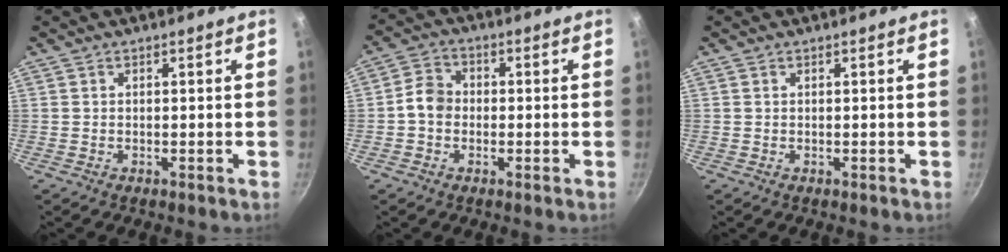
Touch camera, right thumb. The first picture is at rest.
{"total": 5.0, "force": [-0.7, 4.2, 2.6], "torque": [-0.028, 0.019, -0.026]}
{"total": 0.0}